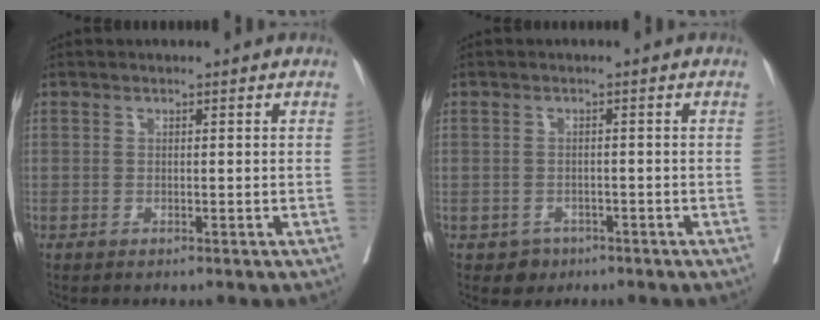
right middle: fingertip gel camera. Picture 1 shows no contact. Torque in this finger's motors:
{"motor_torque": [-0.04, -0.12, -0.01, -0.01]}